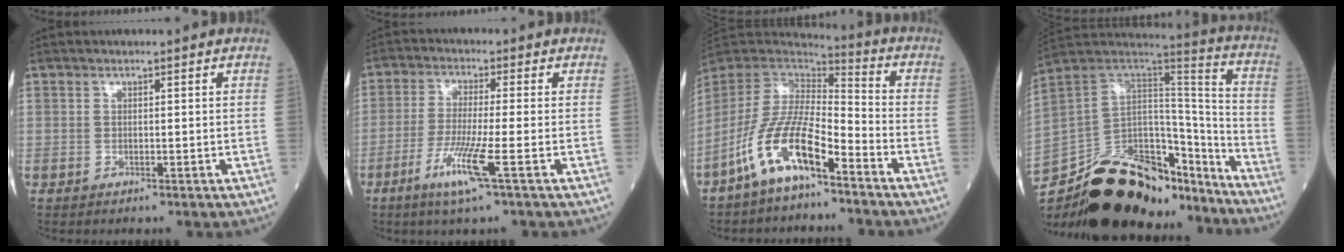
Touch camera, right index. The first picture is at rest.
{"total": 7.4, "force": [-3.3, -0.6, 6.6], "torque": [-0.137, -0.021, -0.069]}
{"total": 12.4, "force": [-7.3, 3.2, 9.5], "torque": [-0.200, 0.001, -0.144]}
{"total": 31.6, "force": [-25.1, 12.0, 15.0], "torque": [-0.332, -0.017, -0.404]}